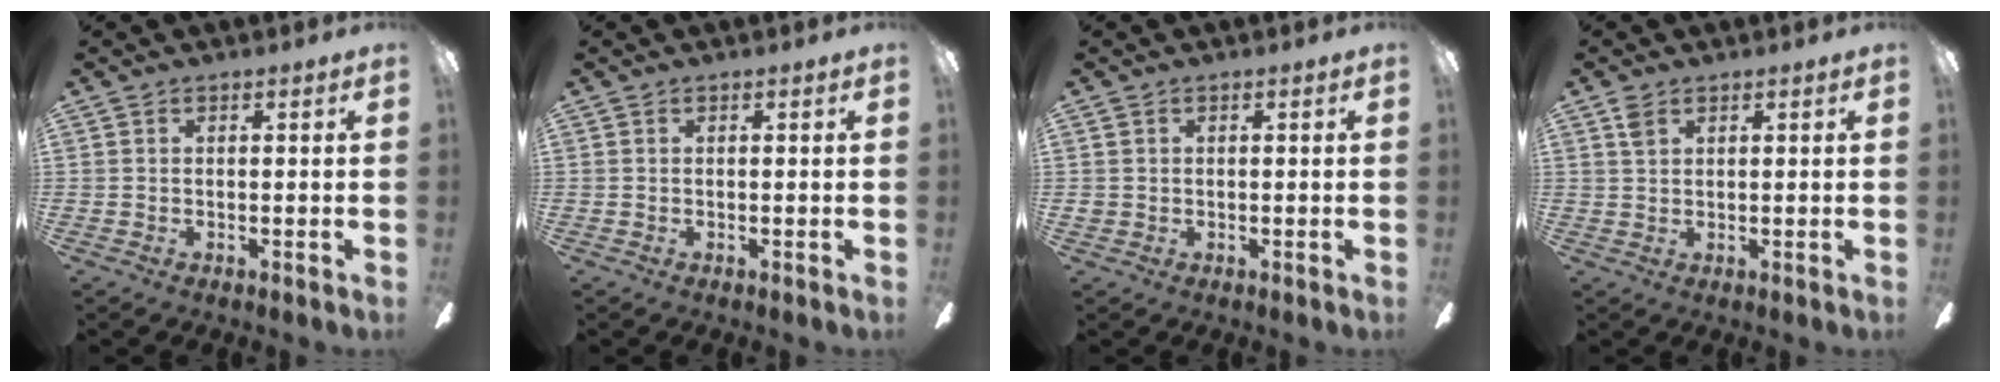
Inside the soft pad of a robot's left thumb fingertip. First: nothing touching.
{"total": 0.0}
{"total": 1.0, "force": [-0.1, 1.0, 0.1], "torque": [-0.002, 0.002, -0.002]}
{"total": 2.1, "force": [1.4, 1.2, 1.1], "torque": [-0.026, 0.001, 0.026]}